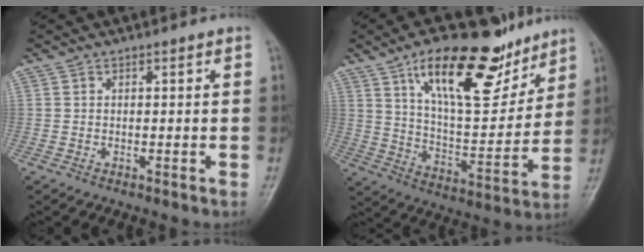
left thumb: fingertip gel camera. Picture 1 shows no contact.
{"total": 22.4, "force": [13.6, 8.9, 15.5], "torque": [-0.198, -0.061, 0.230]}